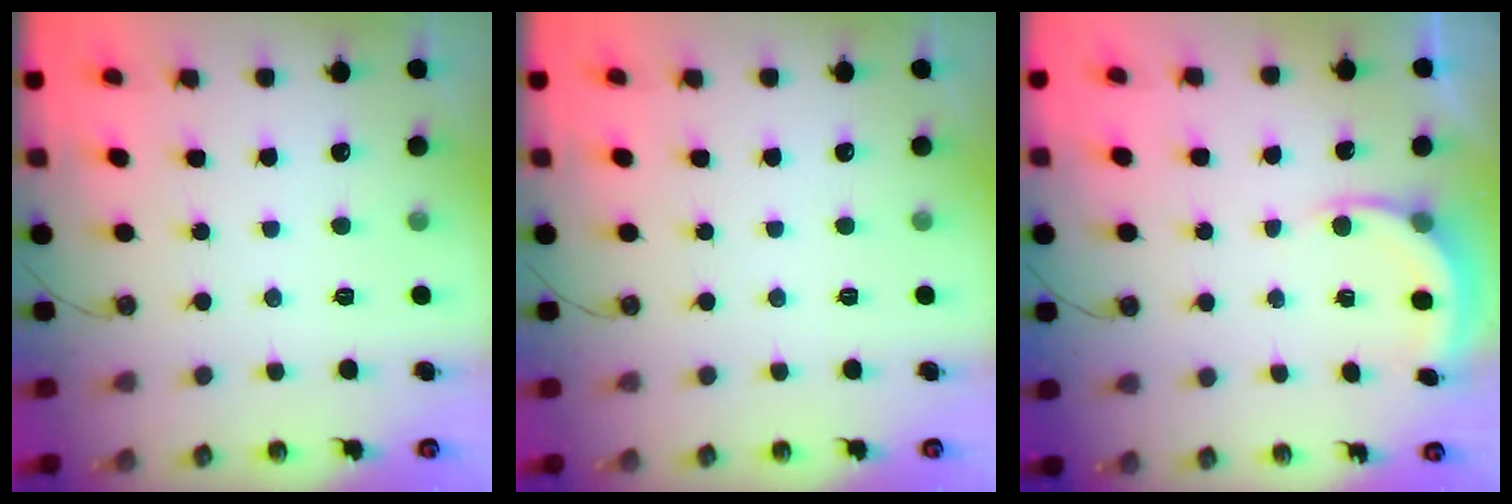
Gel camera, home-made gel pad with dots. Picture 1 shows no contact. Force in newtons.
{"total": 0.0}
{"total": 4.8, "press": 4.7, "slide": 0.2}